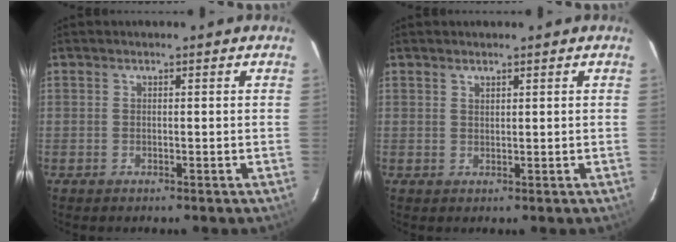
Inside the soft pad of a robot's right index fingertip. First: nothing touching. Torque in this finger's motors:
{"motor_torque": [-0.46, 0.25, -0.08, -0.01]}